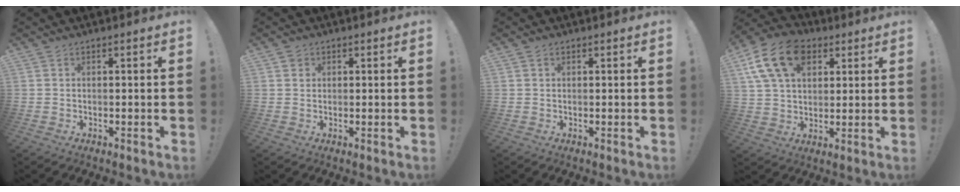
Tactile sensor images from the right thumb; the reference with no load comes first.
{"total": 2.0, "force": [1.0, 1.7, 0.4], "torque": [0.007, -0.004, 0.016]}
{"total": 0.7, "force": [0.4, 0.6, 0.1], "torque": [0.003, 0.000, 0.007]}
{"total": 17.0, "force": [7.3, 11.4, 10.2], "torque": [-0.177, -0.022, 0.139]}